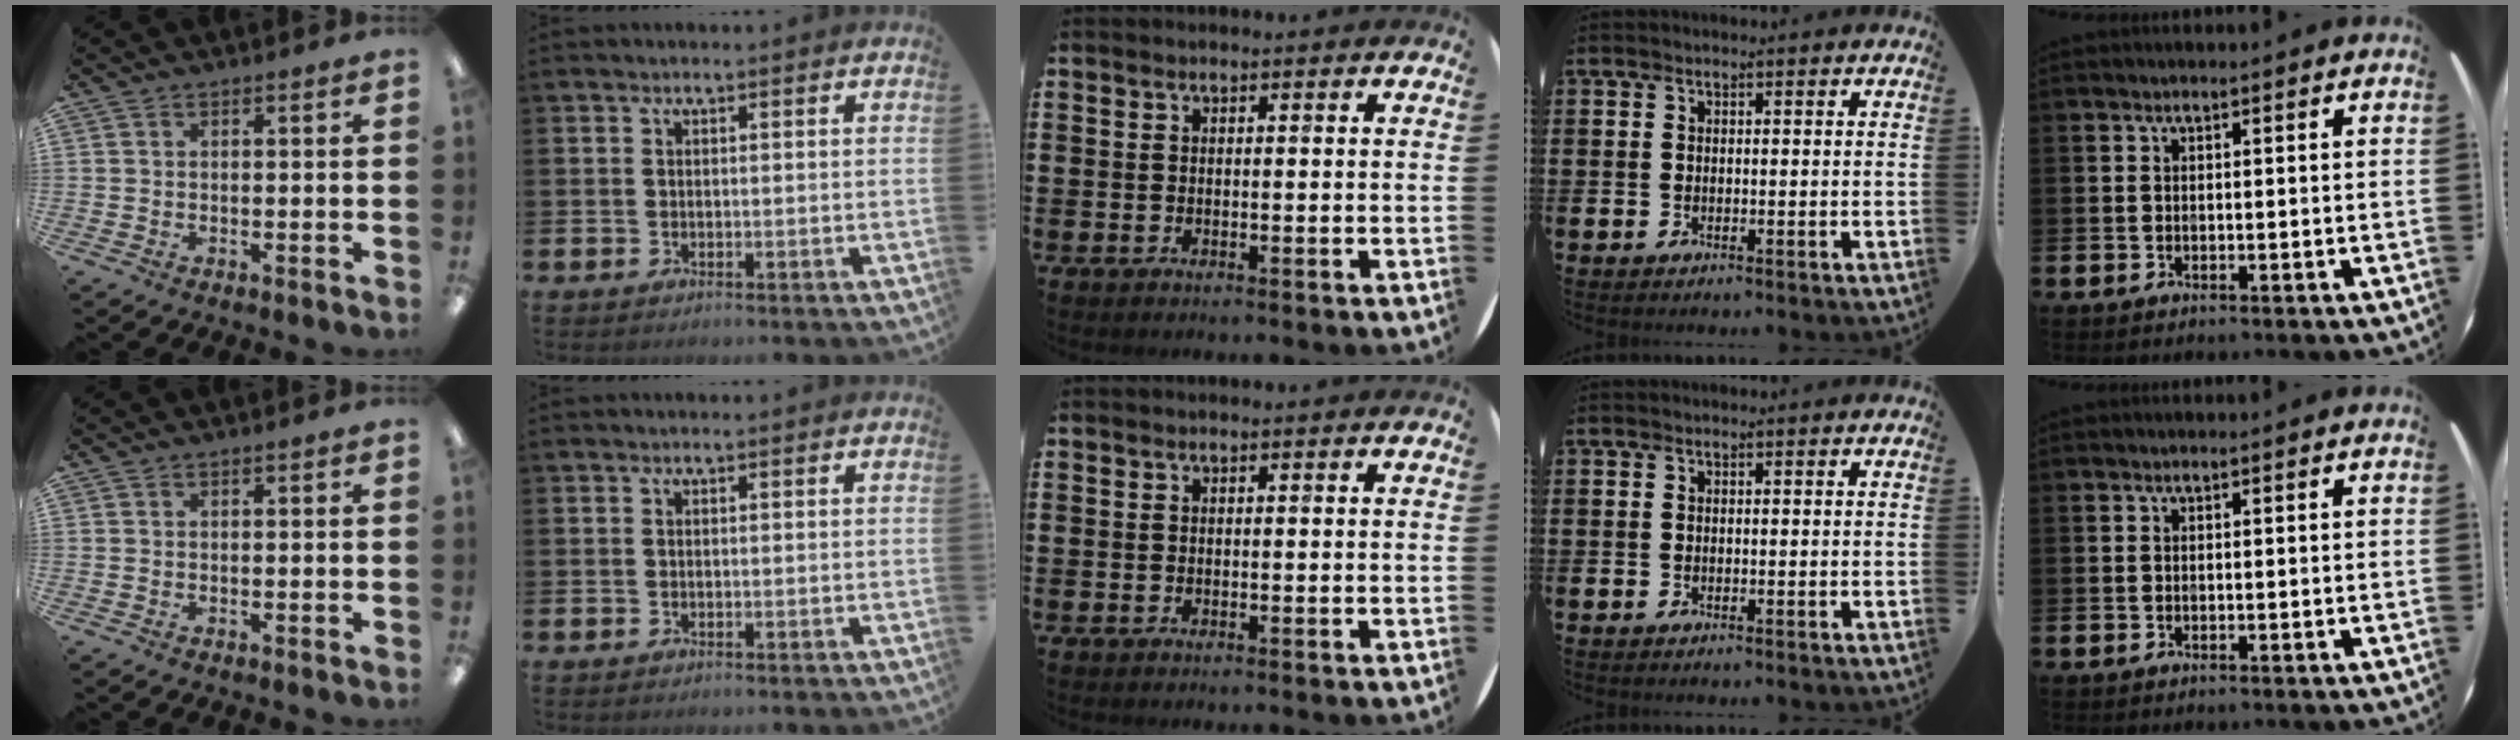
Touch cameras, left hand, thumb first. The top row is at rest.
{}